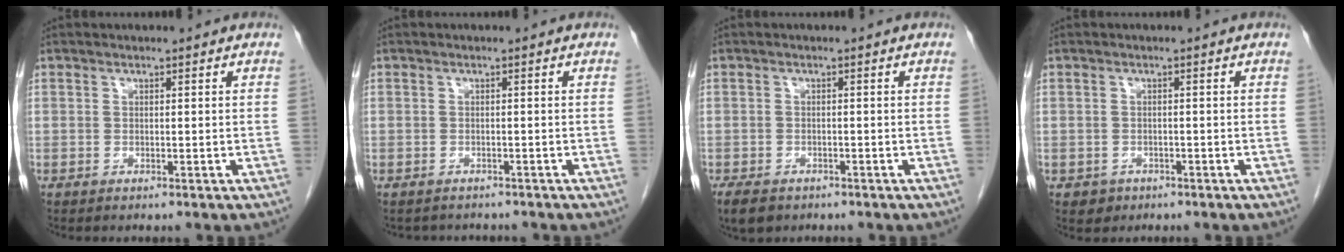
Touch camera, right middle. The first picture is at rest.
{"total": 3.4, "force": [-3.1, 1.5, 0.4], "torque": [-0.007, 0.000, -0.039]}
{"total": 4.7, "force": [-3.5, 2.5, 2.0], "torque": [-0.035, -0.006, -0.052]}
{"total": 1.9, "force": [-1.0, 1.5, 0.2], "torque": [-0.004, 0.006, -0.013]}